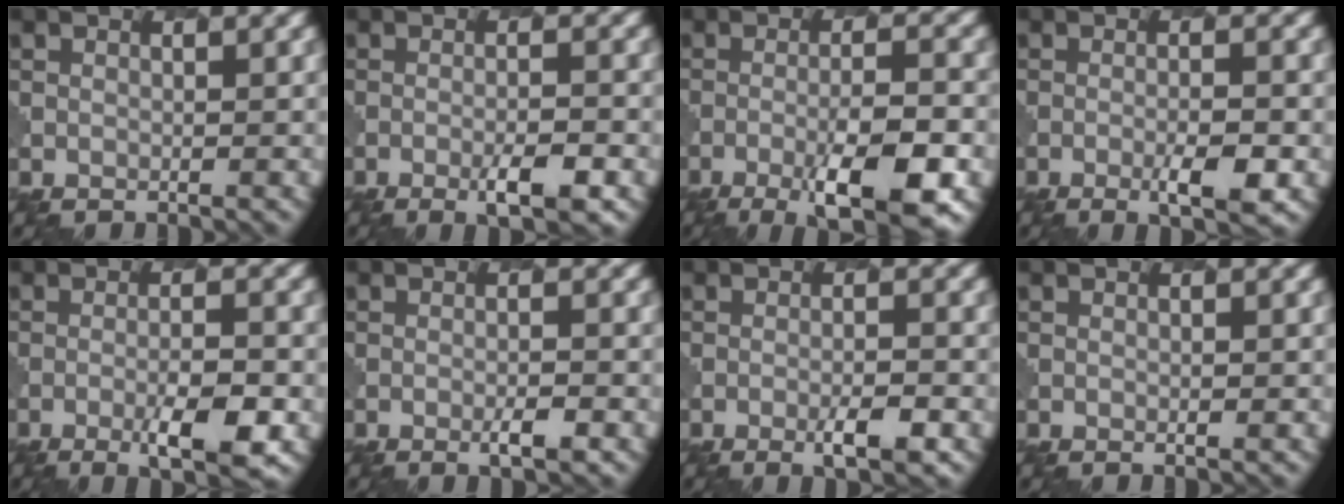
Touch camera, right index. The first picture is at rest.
{"total": 3.3, "force": [-1.4, 0.6, 2.9], "torque": [-0.055, 0.000, -0.023]}
{"total": 7.9, "force": [-3.8, 1.8, 6.6], "torque": [-0.109, -0.002, -0.060]}
{"total": 3.6, "force": [-1.3, 0.7, 3.3], "torque": [-0.059, -0.002, -0.019]}
{"total": 5.0, "force": [-2.0, 1.1, 4.5], "torque": [-0.079, -0.002, -0.029]}
{"total": 1.7, "force": [-0.7, 0.2, 1.5], "torque": [-0.027, 0.001, -0.012]}
{"total": 2.9, "force": [-1.2, 0.5, 2.5], "torque": [-0.047, 0.001, -0.021]}
{"total": 0.5, "force": [0.1, 0.1, 0.5], "torque": [-0.006, 0.000, 0.003]}